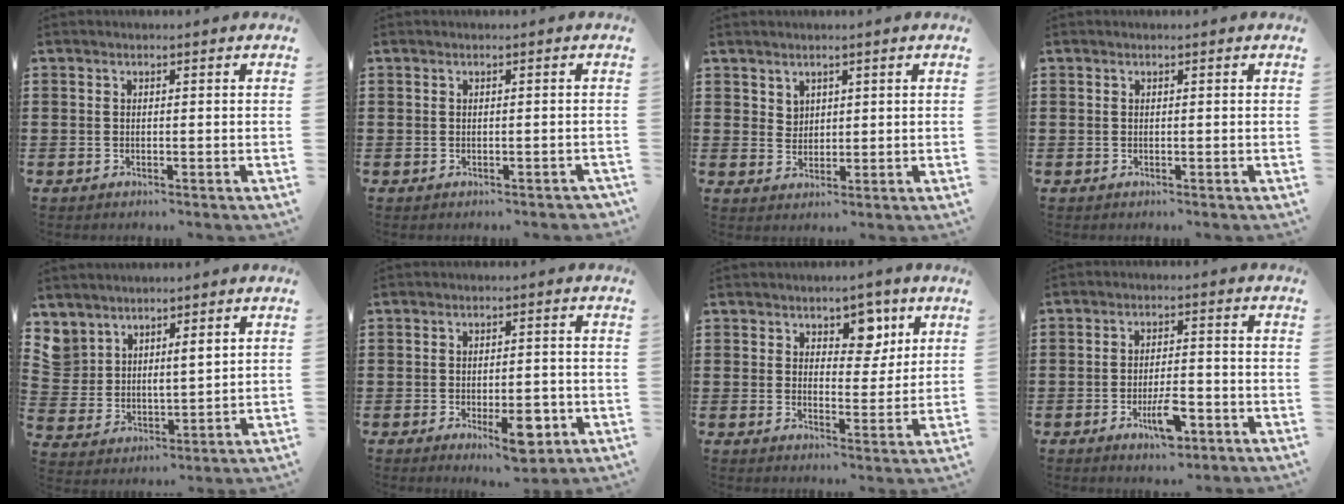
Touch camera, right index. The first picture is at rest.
{"total": 0.0}
{"total": 2.5, "force": [1.8, 1.7, 0.4], "torque": [-0.014, 0.004, 0.036]}
{"total": 0.0}
{"total": 4.8, "force": [4.2, 2.2, -0.2], "torque": [-0.024, -0.019, 0.082]}
{"total": 5.8, "force": [-2.3, 2.2, 4.9], "torque": [-0.072, -0.004, -0.037]}
{"total": 5.7, "force": [3.8, 3.7, 2.3], "torque": [-0.041, -0.003, 0.063]}
{"total": 5.9, "force": [-2.8, 2.1, 4.8], "torque": [-0.088, 0.003, -0.049]}